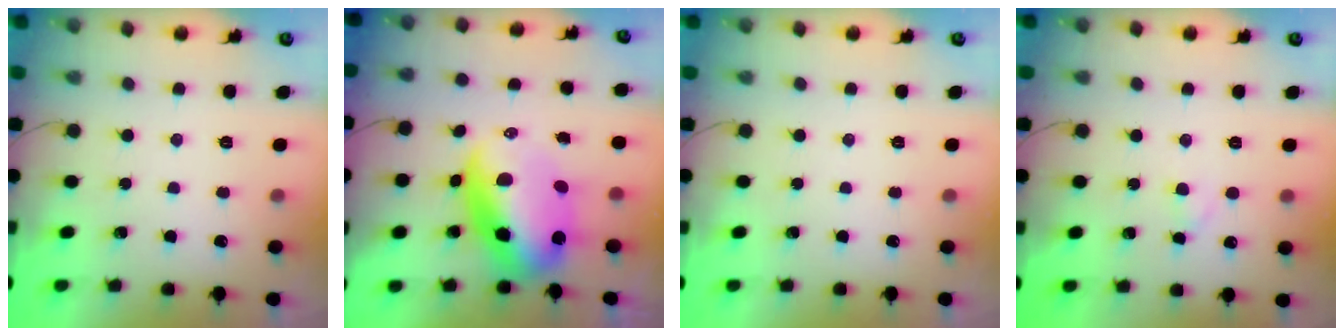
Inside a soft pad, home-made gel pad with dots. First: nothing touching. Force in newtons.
{"total": 13.7, "press": 13.3, "slide": 3.4}
{"total": 0.0}
{"total": 1.8, "press": 1.6, "slide": 0.8}